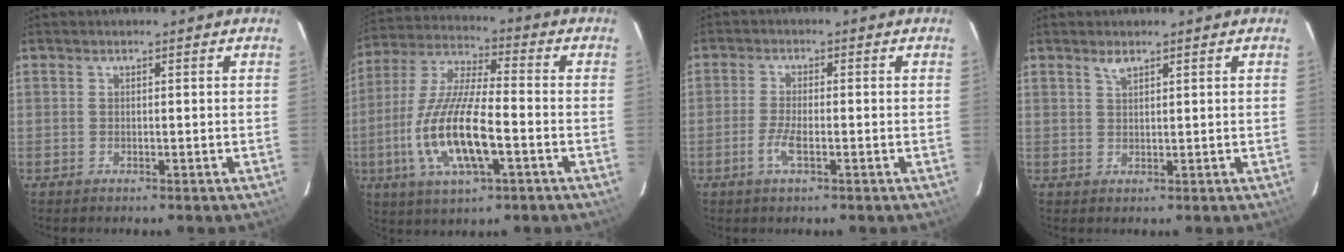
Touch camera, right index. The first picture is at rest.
{"total": 16.4, "force": [-4.7, 4.6, 15.0], "torque": [-0.314, -0.010, -0.091]}
{"total": 3.9, "force": [-1.7, 0.9, 3.4], "torque": [-0.076, -0.003, -0.036]}
{"total": 1.5, "force": [1.2, 0.4, 0.8], "torque": [-0.015, 0.002, 0.022]}